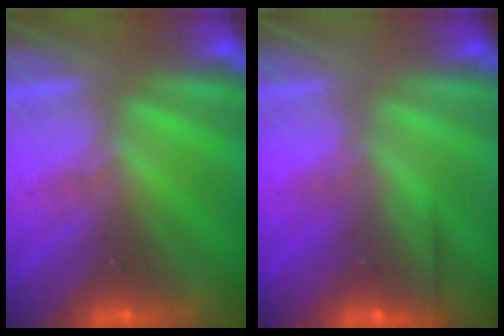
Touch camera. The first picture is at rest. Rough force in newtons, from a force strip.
{"total": 2.6}